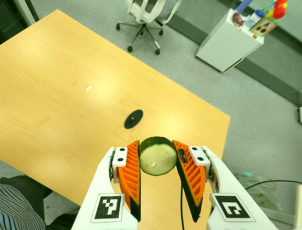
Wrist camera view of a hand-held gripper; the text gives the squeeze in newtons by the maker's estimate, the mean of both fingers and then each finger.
{"total": 11.4, "left": 10.9, "right": 11.9}